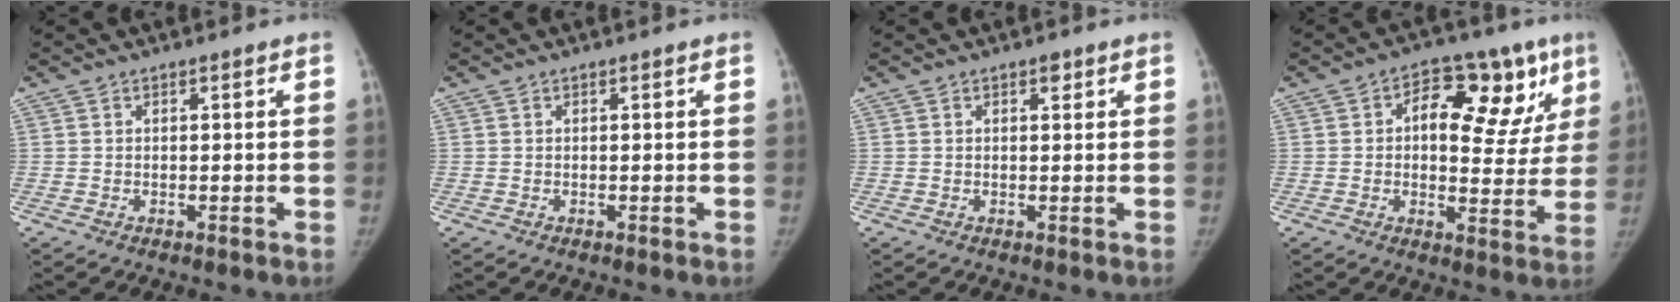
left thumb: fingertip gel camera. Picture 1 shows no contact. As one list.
[{"total": 0.0}, {"total": 1.3, "force": [0.7, 0.7, 0.8], "torque": [-0.004, -0.002, 0.008]}, {"total": 15.9, "force": [6.0, 9.0, 11.7], "torque": [-0.102, 0.002, 0.077]}]